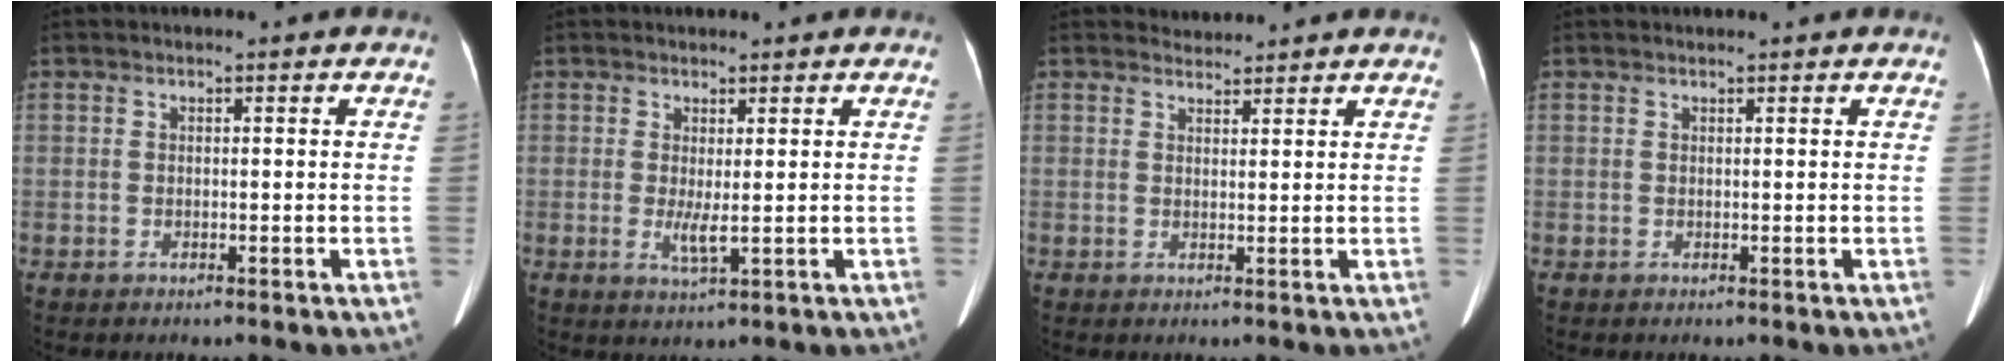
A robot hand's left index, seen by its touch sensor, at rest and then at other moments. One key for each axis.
{"total": 2.5, "fx": 0.3, "fy": 0.3, "fz": 2.5, "tx": -0.048, "ty": -0.006, "tz": 0.013}
{"total": 1.9, "fx": 1.8, "fy": 0.1, "fz": -0.5, "tx": -0.003, "ty": 0.007, "tz": 0.033}
{"total": 1.1, "fx": 1.1, "fy": -0.1, "fz": 0.4, "tx": -0.007, "ty": 0.013, "tz": 0.020}